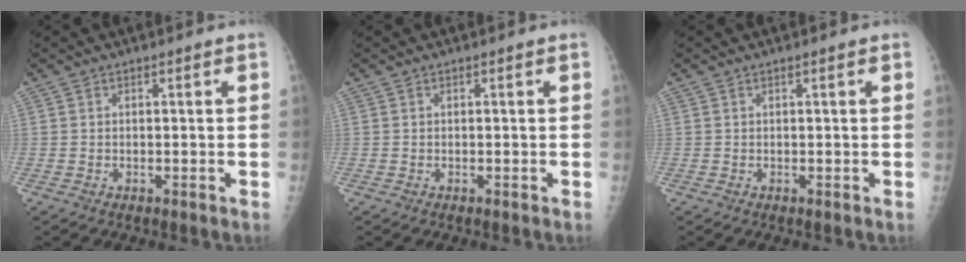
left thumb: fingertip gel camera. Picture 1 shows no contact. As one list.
[{"total": 0.0}, {"total": 0.5, "force": [0.3, 0.1, 0.4], "torque": [-0.006, 0.001, 0.003]}]